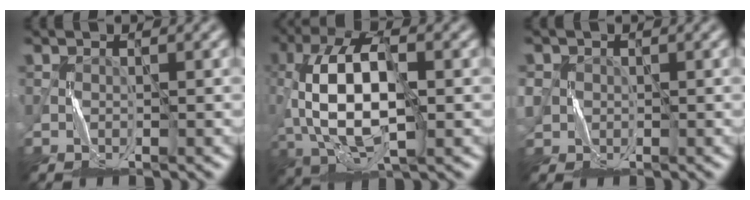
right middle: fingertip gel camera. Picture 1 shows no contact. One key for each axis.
{"total": 10.5, "fx": -0.9, "fy": 5.1, "fz": 9.1, "tx": -0.193, "ty": 0.010, "tz": -0.020}
{"total": 2.0, "fx": 0.1, "fy": 1.9, "fz": 0.1, "tx": -0.012, "ty": -0.002, "tz": 0.003}